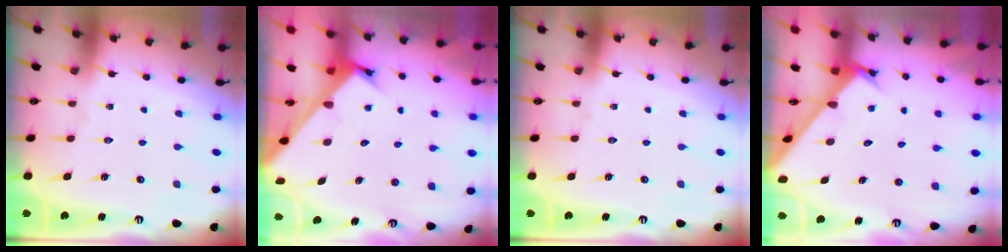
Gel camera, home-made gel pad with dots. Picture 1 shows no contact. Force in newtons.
{"total": 2.7, "press": 2.7, "slide": 0.3}
{"total": 0.0}
{"total": 2.6, "press": 2.6, "slide": 0.3}